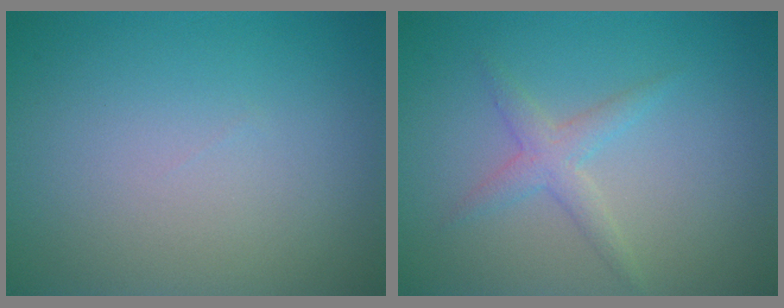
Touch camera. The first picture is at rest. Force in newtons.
{"total": 2.0, "press": 2.0, "slide": 0.1}